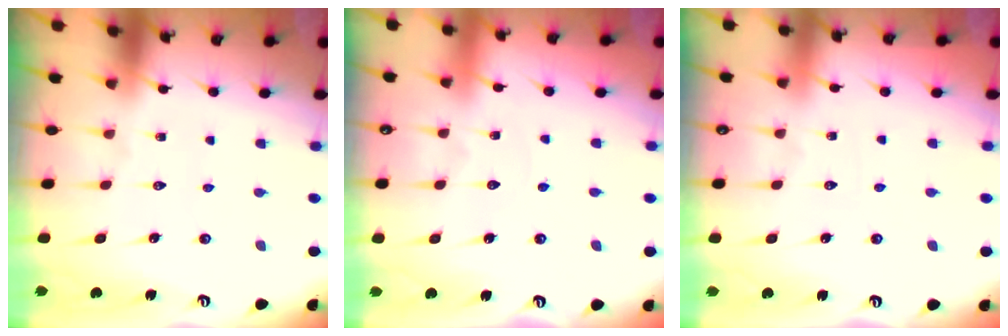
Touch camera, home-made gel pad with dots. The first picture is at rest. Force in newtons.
{"total": 4.4, "press": 4.4, "slide": 0.4}
{"total": 2.2, "press": 2.2, "slide": 0.3}